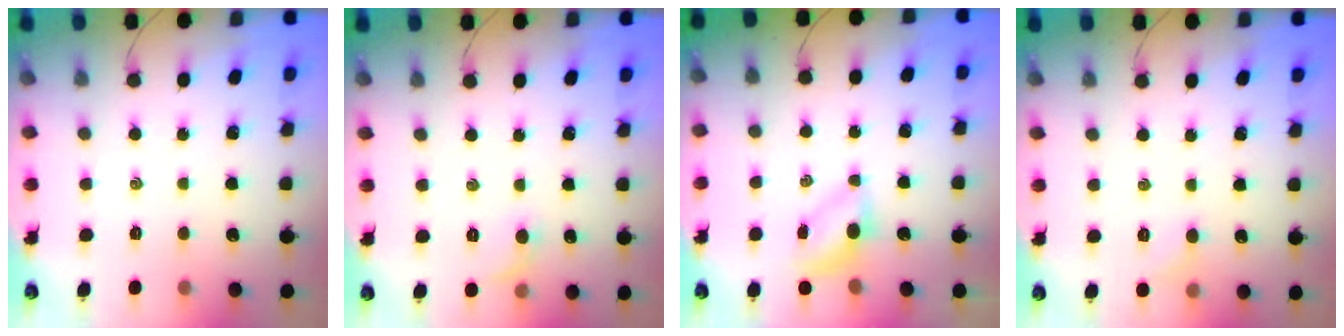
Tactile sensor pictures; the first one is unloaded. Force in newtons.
{"total": 4.4, "press": 4.2, "slide": 1.5}
{"total": 4.4, "press": 4.4, "slide": 0.7}
{"total": 3.9, "press": 3.7, "slide": 1.2}